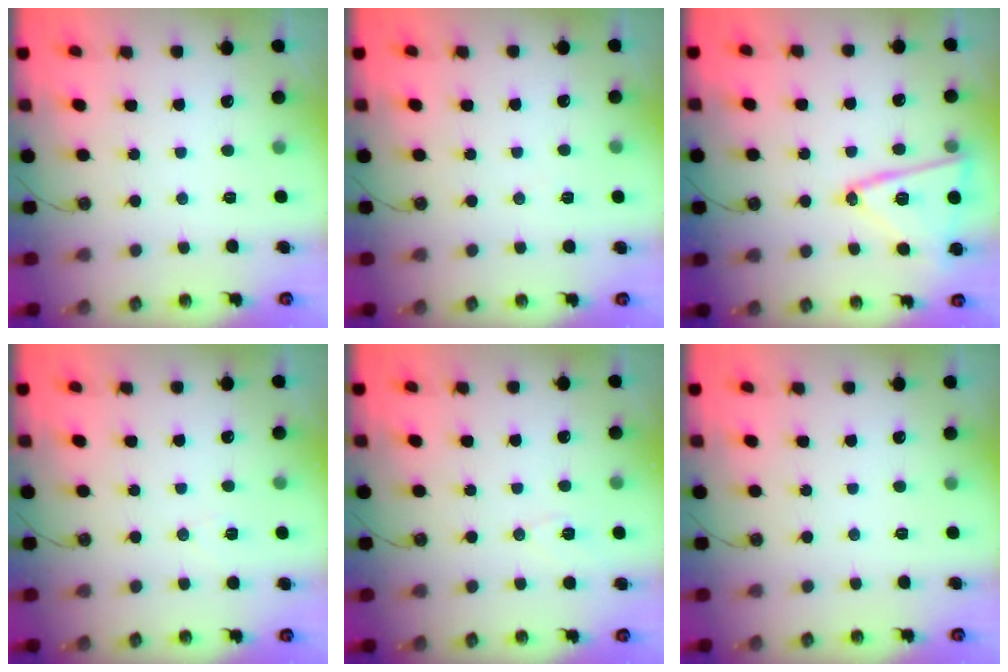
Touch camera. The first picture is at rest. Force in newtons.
{"total": 5.2, "press": 2.7, "slide": 4.5}
{"total": 16.6, "press": 16.5, "slide": 1.7}
{"total": 5.9, "press": 5.7, "slide": 1.5}
{"total": 4.9, "press": 4.2, "slide": 2.4}
{"total": 0.0}